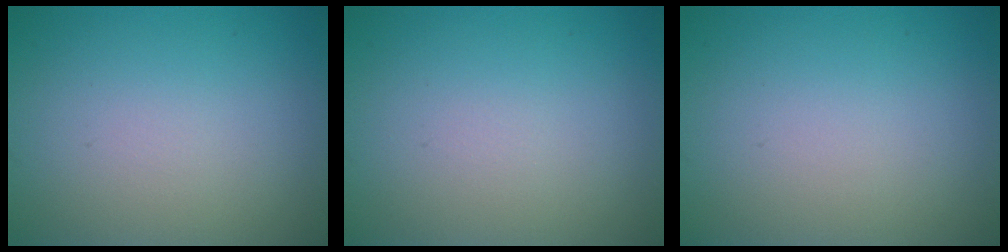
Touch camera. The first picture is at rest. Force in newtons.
{"total": 0.0}
{"total": 0.0}